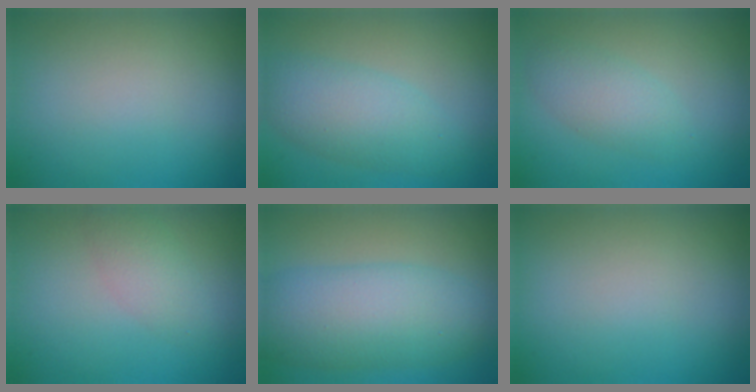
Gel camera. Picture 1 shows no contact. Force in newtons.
{"total": 4.8, "press": 4.8, "slide": 0.1}
{"total": 2.8, "press": 2.8, "slide": 0.1}
{"total": 2.2, "press": 2.2, "slide": 0.2}
{"total": 7.9, "press": 7.9, "slide": 0.4}
{"total": 0.0}